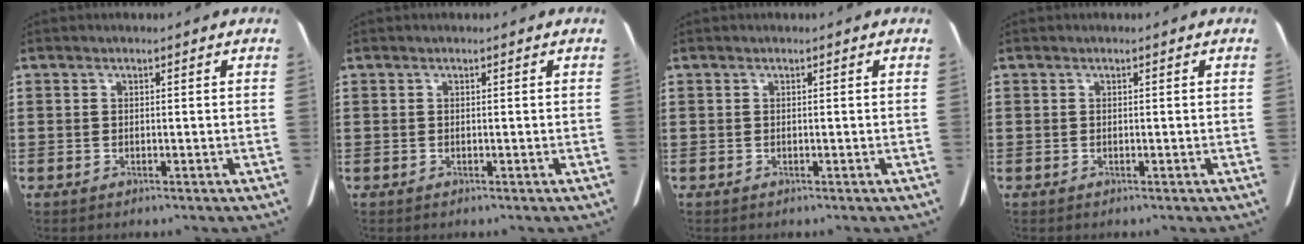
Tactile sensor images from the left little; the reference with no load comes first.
{"total": 0.0}
{"total": 0.0}
{"total": 0.0}